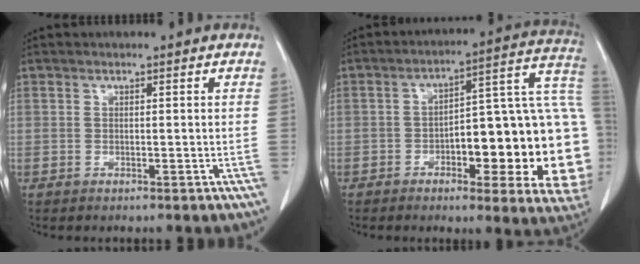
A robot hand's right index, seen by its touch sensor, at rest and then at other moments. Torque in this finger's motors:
{"motor_torque": [0.77, -0.07, 0.73, 0.08]}